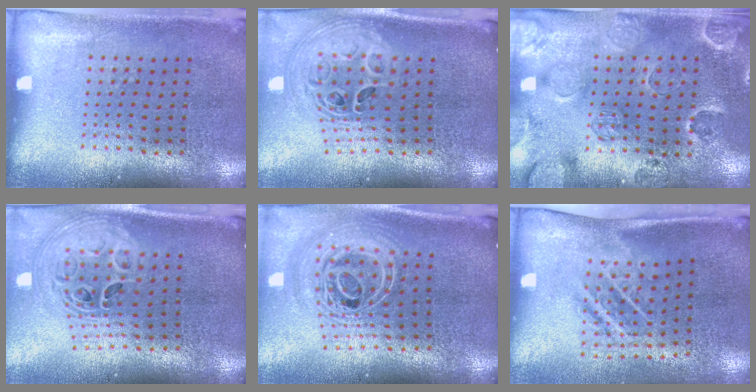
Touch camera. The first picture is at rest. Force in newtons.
{"total": 2.9, "press": 2.0, "slide": 2.1}
{"total": 2.4, "press": 2.1, "slide": 1.1}
{"total": 2.9, "press": 2.0, "slide": 2.1}
{"total": 2.8, "press": 2.0, "slide": 1.9}
{"total": 1.8, "press": 1.1, "slide": 1.4}